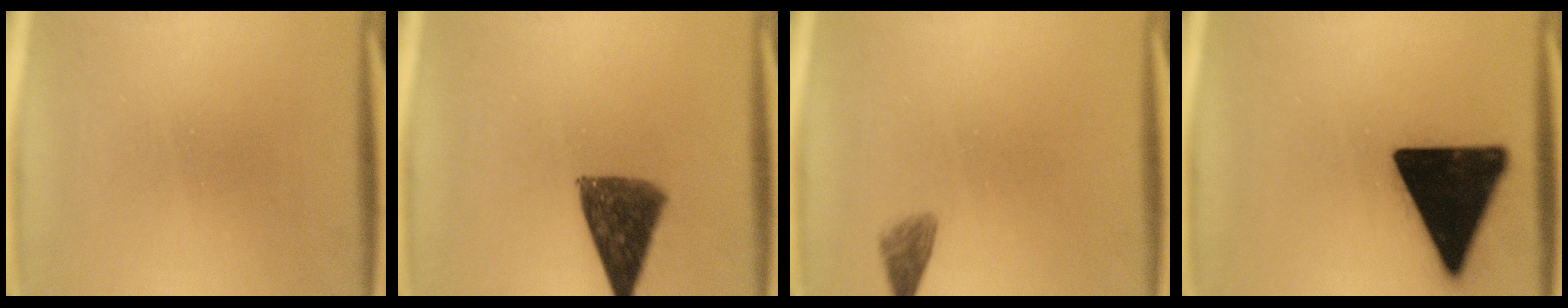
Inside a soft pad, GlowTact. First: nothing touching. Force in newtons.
{"total": 10.3}
{"total": 1.9}
{"total": 19.0}